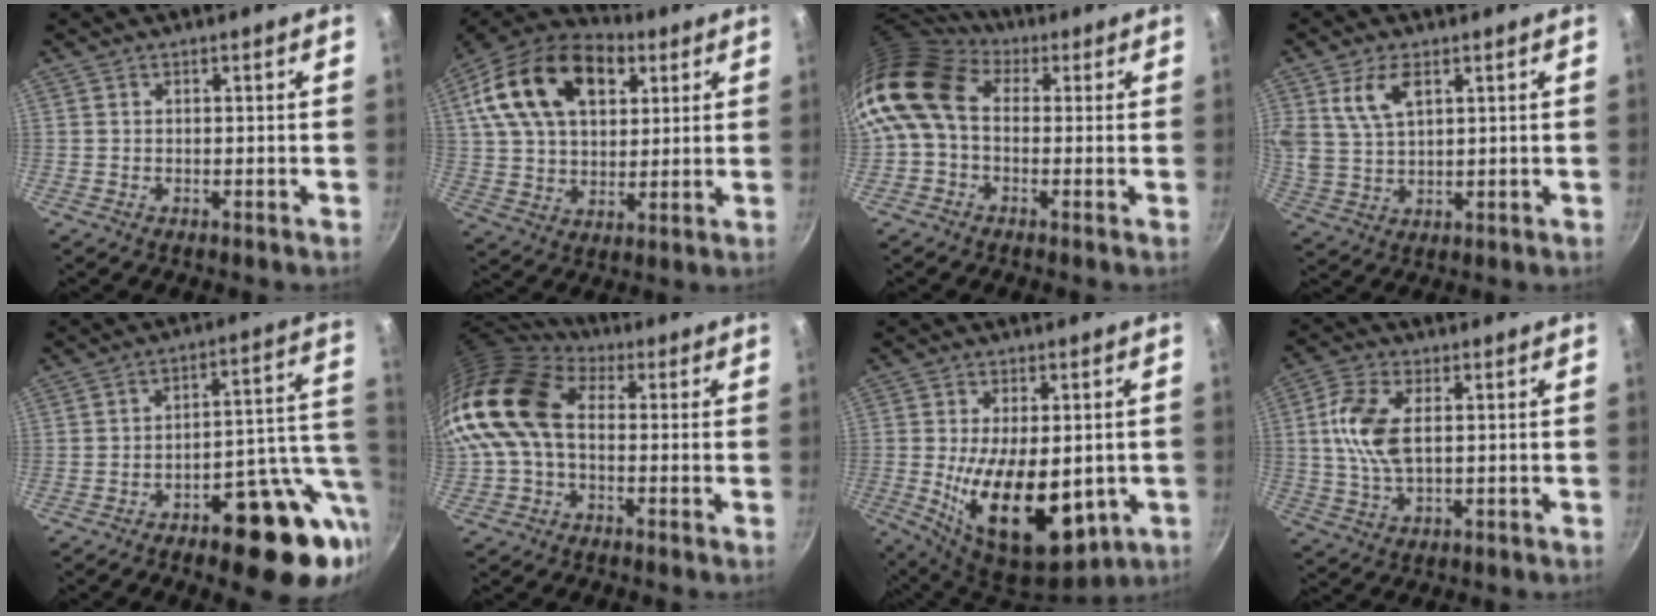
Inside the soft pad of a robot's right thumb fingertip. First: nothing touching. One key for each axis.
{"total": 22.4, "fx": 8.6, "fy": 14.0, "fz": 15.3, "tx": -0.251, "ty": 0.003, "tz": 0.140}
{"total": 11.3, "fx": 0.8, "fy": 8.3, "fz": 7.6, "tx": -0.138, "ty": 0.022, "tz": -0.007}
{"total": 7.6, "fx": 3.3, "fy": 4.0, "fz": 5.5, "tx": -0.103, "ty": -0.011, "tz": 0.070}
{"total": 18.9, "fx": -7.2, "fy": 7.8, "fz": 15.7, "tx": -0.156, "ty": 0.040, "tz": -0.095}
{"total": 13.4, "fx": 0.4, "fy": 9.0, "fz": 9.9, "tx": -0.179, "ty": 0.024, "tz": -0.009}
{"total": 18.7, "fx": -2.7, "fy": 9.9, "fz": 15.6, "tx": -0.242, "ty": -0.020, "tz": -0.022}
{"total": 9.6, "fx": 1.4, "fy": 5.1, "fz": 8.1, "tx": -0.163, "ty": 0.007, "tz": 0.023}